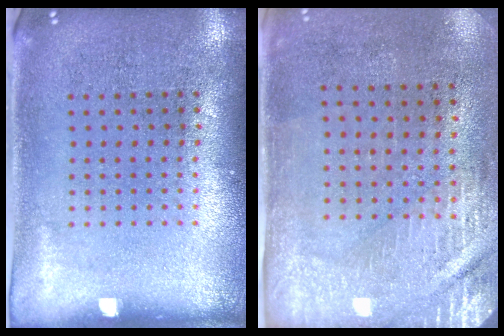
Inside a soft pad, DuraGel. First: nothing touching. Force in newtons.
{"total": 2.9, "press": 2.5, "slide": 1.5}